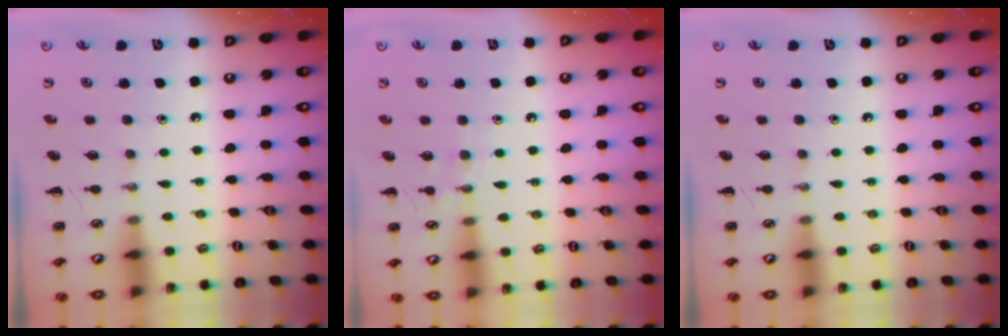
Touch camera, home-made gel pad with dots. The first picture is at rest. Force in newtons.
{"total": 7.0, "press": 6.8, "slide": 1.5}
{"total": 0.0}